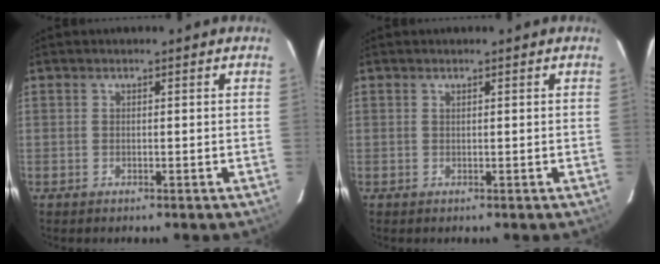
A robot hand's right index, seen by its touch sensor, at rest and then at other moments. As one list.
[{"total": 0.0}]